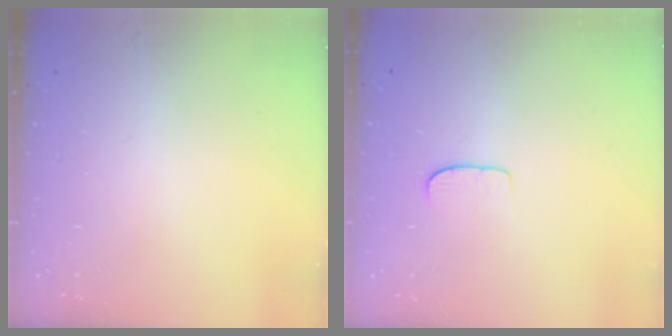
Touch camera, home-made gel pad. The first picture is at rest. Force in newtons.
{"total": 6.1, "press": 6.1, "slide": 0.5}